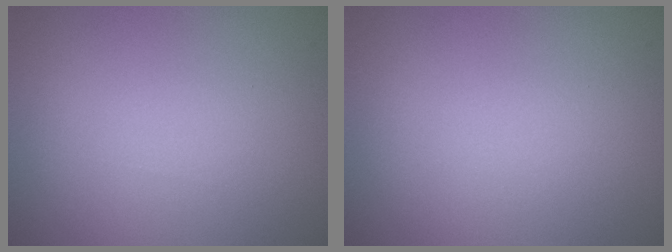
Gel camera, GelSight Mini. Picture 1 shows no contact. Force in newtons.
{"total": 0.0}